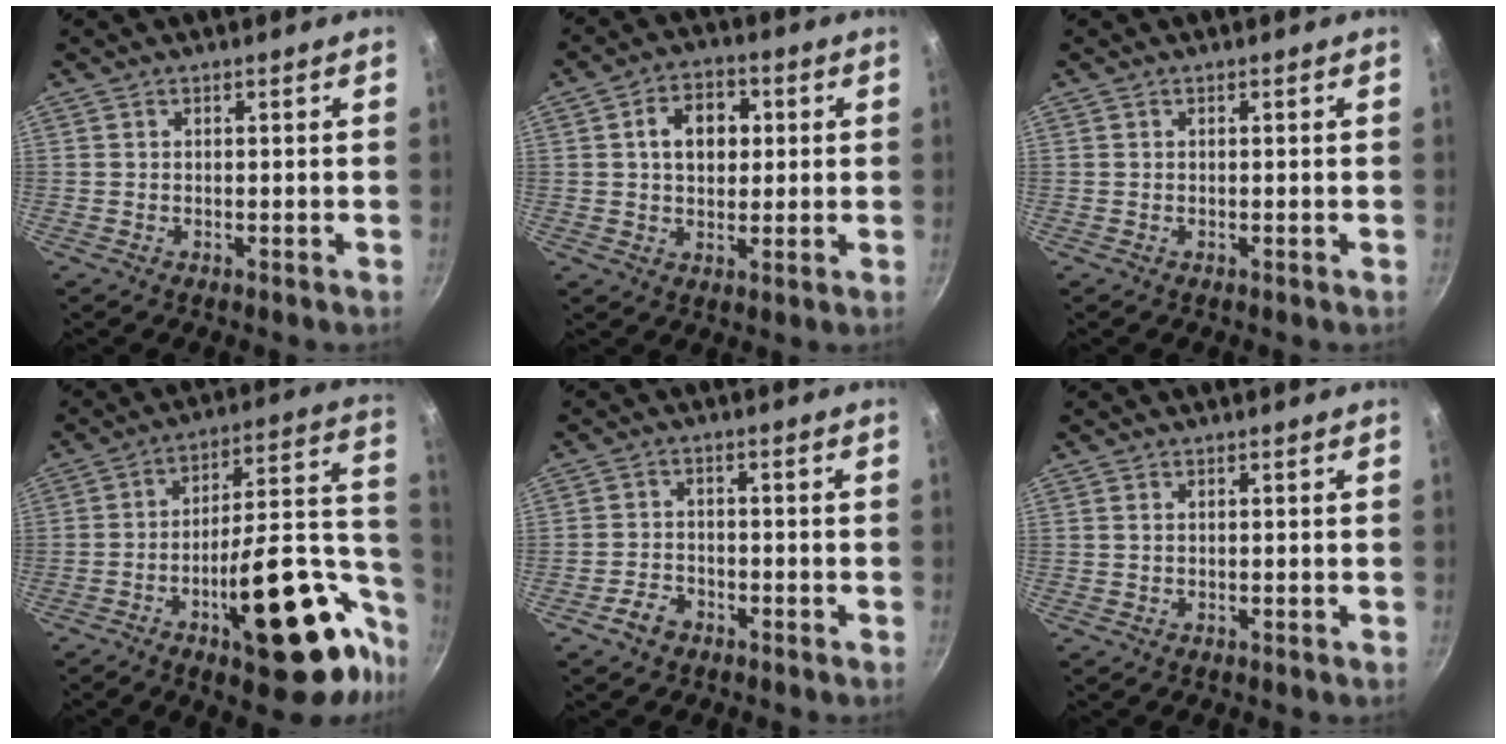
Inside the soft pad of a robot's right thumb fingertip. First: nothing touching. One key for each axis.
{"total": 8.7, "fx": 1.6, "fy": 6.2, "fz": 5.9, "tx": -0.066, "ty": 0.008, "tz": 0.019}
{"total": 0.0}
{"total": 27.8, "fx": -10.6, "fy": 11.4, "fz": 23.0, "tx": -0.263, "ty": 0.064, "tz": -0.150}
{"total": 3.9, "fx": -2.5, "fy": 2.5, "fz": 1.5, "tx": -0.022, "ty": 0.028, "tz": -0.043}
{"total": 0.5, "fx": 0.2, "fy": 0.3, "fz": 0.4, "tx": -0.009, "ty": 0.000, "tz": 0.003}